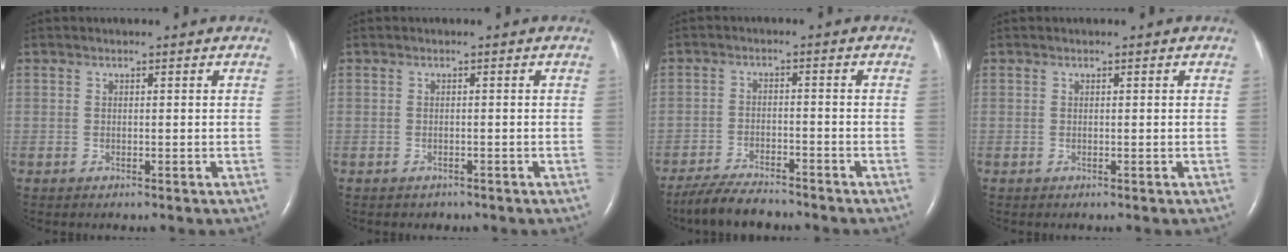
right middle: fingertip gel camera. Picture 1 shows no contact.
{"total": 1.2, "force": [-0.9, 0.7, -0.1], "torque": [-0.002, 0.002, -0.013]}
{"total": 7.4, "force": [-6.6, 1.3, 3.0], "torque": [-0.055, -0.020, -0.114]}
{"total": 0.0}